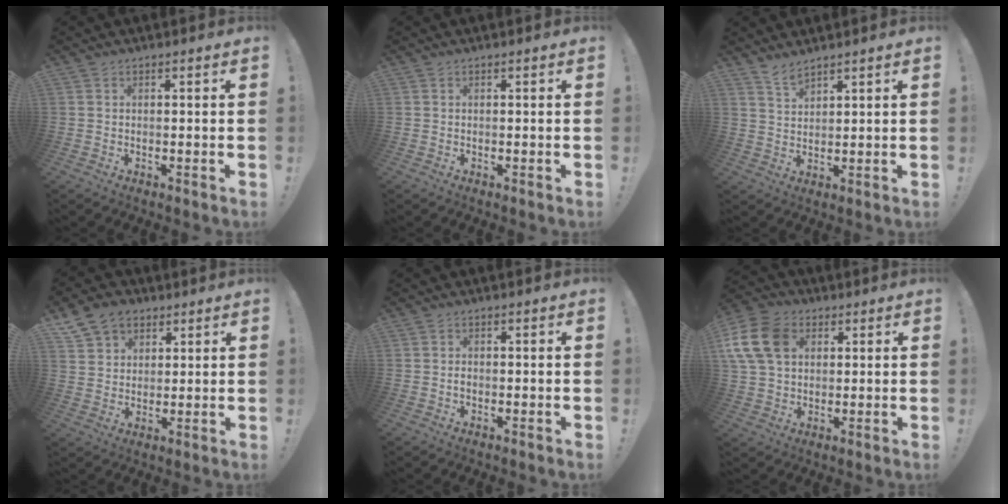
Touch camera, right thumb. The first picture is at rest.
{"total": 0.0}
{"total": 3.7, "force": [3.3, 1.0, 1.3], "torque": [-0.019, -0.025, 0.059]}
{"total": 9.8, "force": [5.6, 7.3, 3.3], "torque": [-0.051, -0.025, 0.113]}
{"total": 1.0, "force": [-0.6, 0.7, 0.4], "torque": [-0.014, 0.005, -0.009]}
{"total": 14.6, "force": [4.4, 10.9, 8.7], "torque": [-0.176, -0.010, 0.090]}